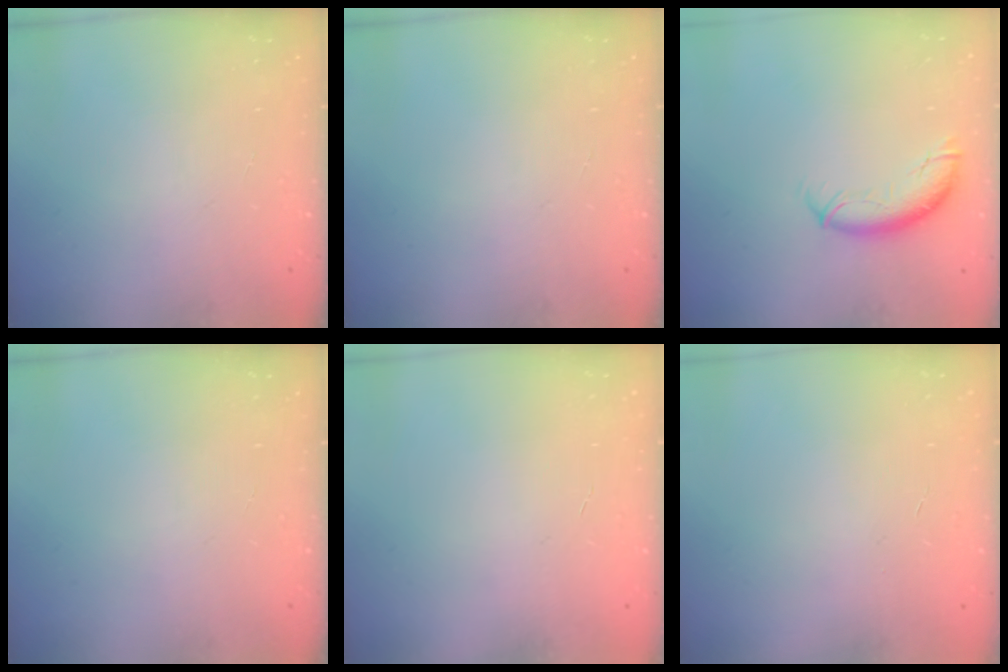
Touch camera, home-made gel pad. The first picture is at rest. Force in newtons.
{"total": 0.0}
{"total": 9.4, "press": 9.3, "slide": 1.7}
{"total": 0.0}
{"total": 0.0}
{"total": 0.0}